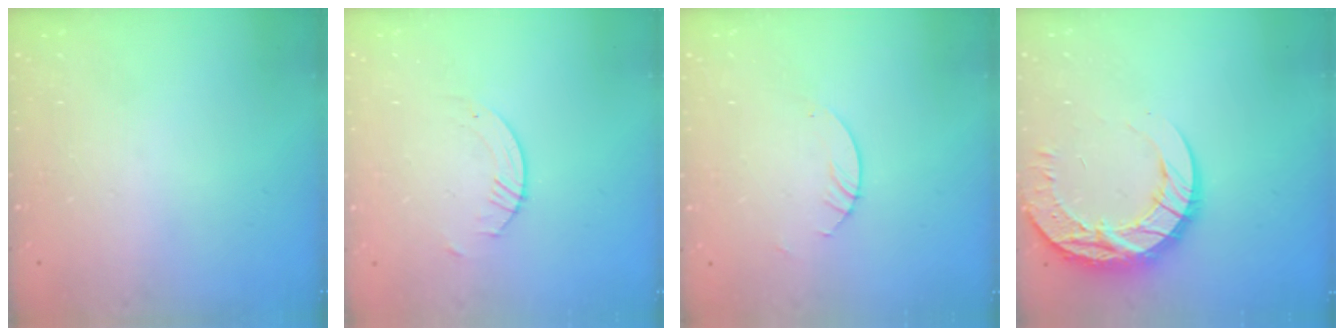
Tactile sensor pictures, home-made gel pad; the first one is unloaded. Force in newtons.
{"total": 0.8, "press": 0.8, "slide": 0.2}
{"total": 2.4, "press": 2.4, "slide": 0.2}
{"total": 17.9, "press": 17.8, "slide": 1.4}